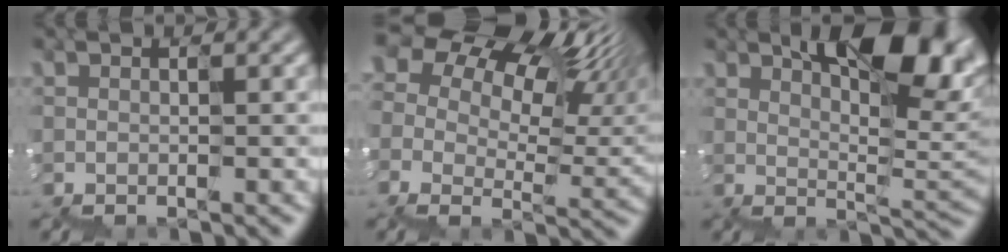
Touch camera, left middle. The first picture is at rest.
{"total": 12.7, "force": [5.9, 7.5, 8.4], "torque": [-0.169, 0.009, 0.118]}
{"total": 8.7, "force": [3.9, 3.2, 7.1], "torque": [-0.100, -0.001, 0.064]}